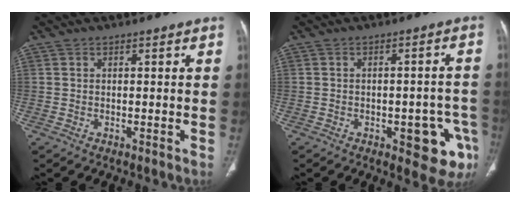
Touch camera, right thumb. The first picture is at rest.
{"total": 10.4, "force": [-4.3, 4.5, 8.3], "torque": [-0.073, 0.023, -0.043]}